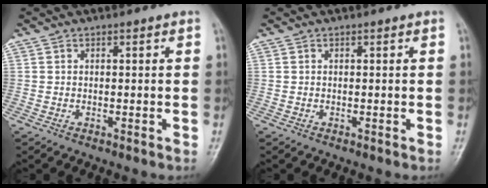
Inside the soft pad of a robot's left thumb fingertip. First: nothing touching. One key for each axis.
{"total": 0.0}